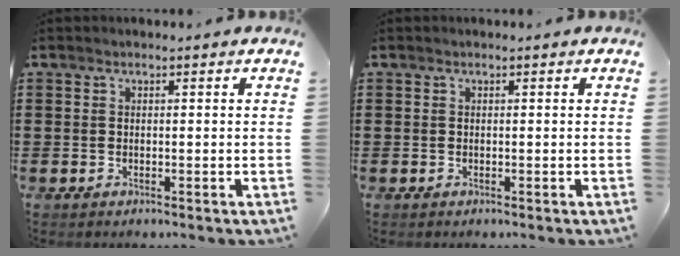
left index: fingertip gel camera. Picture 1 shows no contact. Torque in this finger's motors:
{"motor_torque": [-0.02, -0.02, 0.00, 0.00]}